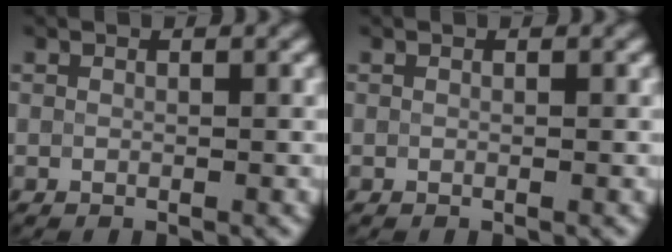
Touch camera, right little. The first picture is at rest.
{"total": 0.0}